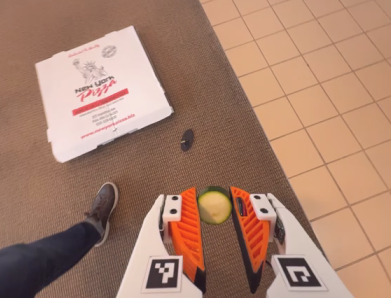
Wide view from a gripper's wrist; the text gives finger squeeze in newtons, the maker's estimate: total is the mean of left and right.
{"total": 6.7, "left": 6.7, "right": 6.7}